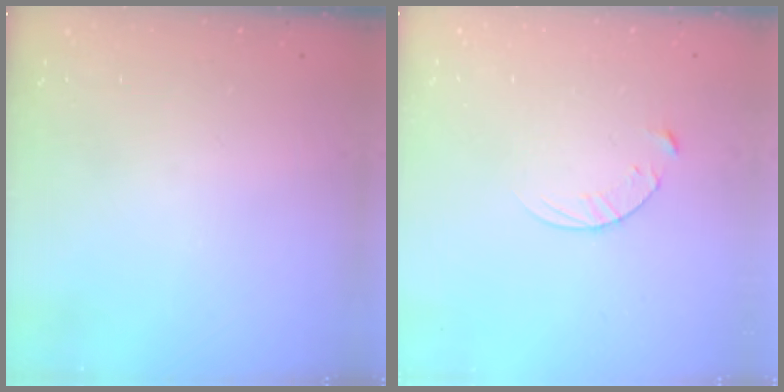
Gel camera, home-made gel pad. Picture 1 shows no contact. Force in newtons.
{"total": 5.4, "press": 5.4, "slide": 0.5}